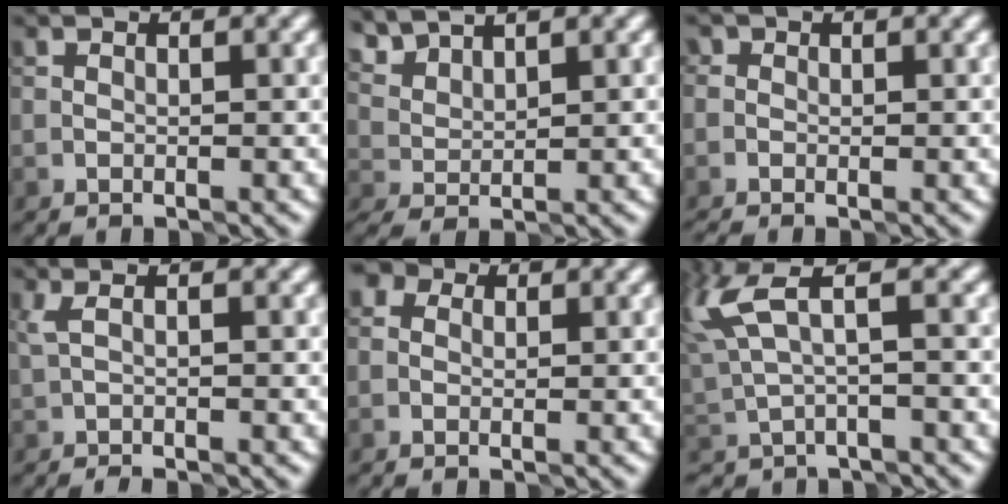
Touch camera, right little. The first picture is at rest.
{"total": 2.8, "force": [2.6, 0.5, 1.0], "torque": [-0.029, 0.007, 0.065]}
{"total": 0.8, "force": [-0.3, 0.6, 0.2], "torque": [-0.002, 0.003, -0.009]}
{"total": 1.8, "force": [0.0, 0.4, 1.7], "torque": [-0.032, 0.000, 0.001]}
{"total": 3.9, "force": [1.8, 2.9, 2.0], "torque": [-0.008, 0.031, -0.023]}
{"total": 4.4, "force": [2.0, 1.4, 3.7], "torque": [-0.091, 0.000, 0.043]}